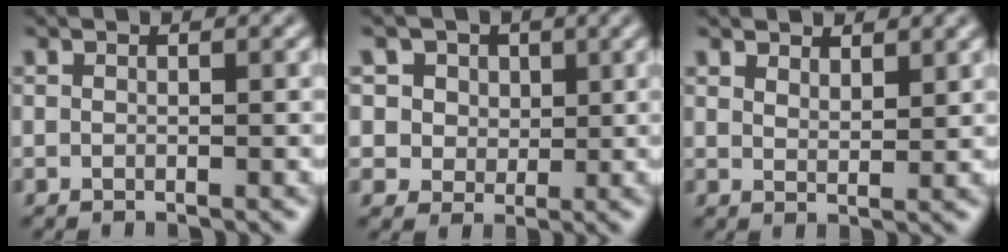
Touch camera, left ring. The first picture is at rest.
{"total": 6.4, "force": [3.2, 5.0, 2.3], "torque": [-0.052, 0.012, 0.038]}
{"total": 2.3, "force": [2.0, 0.7, 0.8], "torque": [-0.016, 0.002, 0.036]}